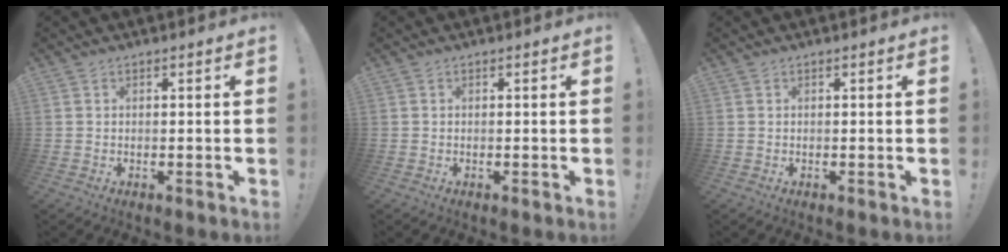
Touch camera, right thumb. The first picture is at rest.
{"total": 0.0}
{"total": 0.0}